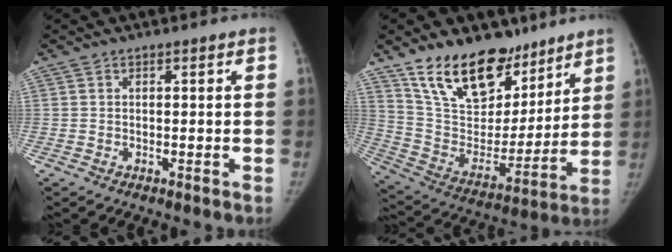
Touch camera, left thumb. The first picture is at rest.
{"total": 21.0, "force": [14.6, 11.3, 10.0], "torque": [-0.121, -0.080, 0.257]}